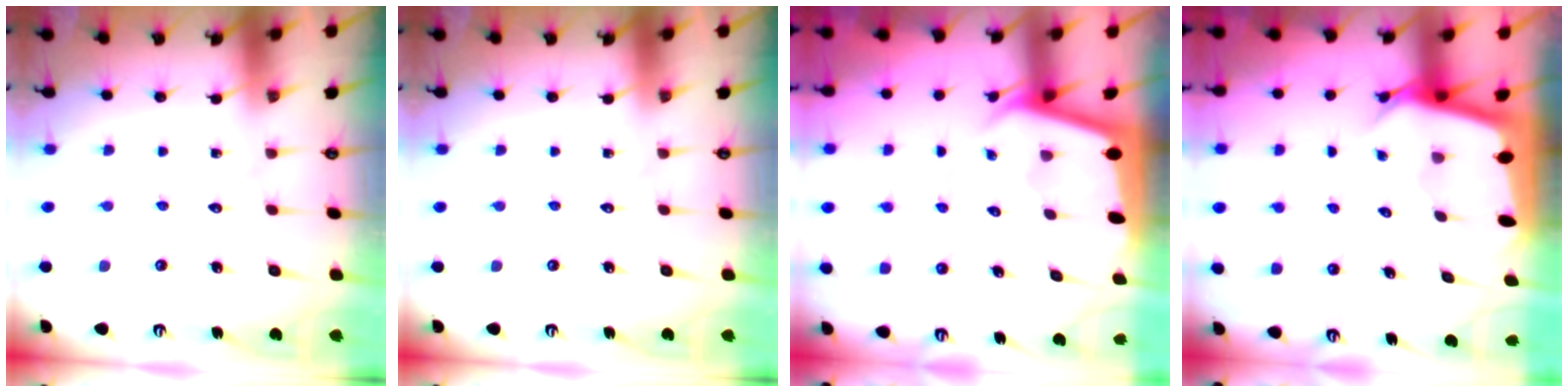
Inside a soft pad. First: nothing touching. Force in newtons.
{"total": 0.0}
{"total": 2.1, "press": 2.1, "slide": 0.2}
{"total": 3.6, "press": 3.6, "slide": 0.1}